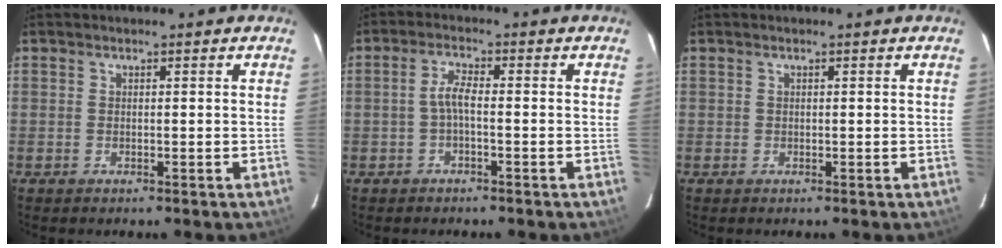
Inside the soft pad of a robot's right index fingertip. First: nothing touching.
{"total": 2.7, "force": [-0.9, 0.4, 2.5], "torque": [-0.056, 0.007, -0.018]}
{"total": 0.0}